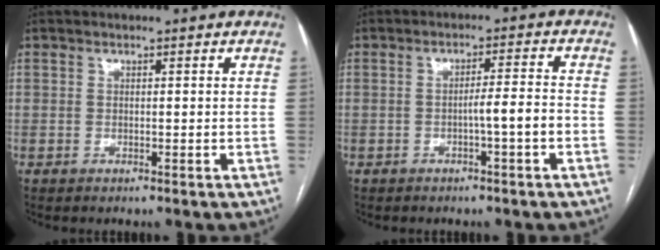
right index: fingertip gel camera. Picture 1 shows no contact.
{"total": 4.1, "force": [-1.5, -0.4, 3.8], "torque": [-0.055, 0.009, -0.024]}